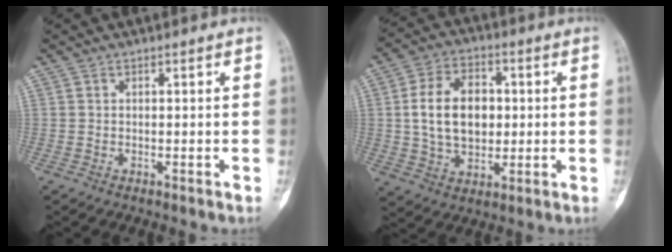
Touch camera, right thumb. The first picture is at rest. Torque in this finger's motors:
{"motor_torque": [1.71, 1.63, 0.64, -0.37, 0.44]}